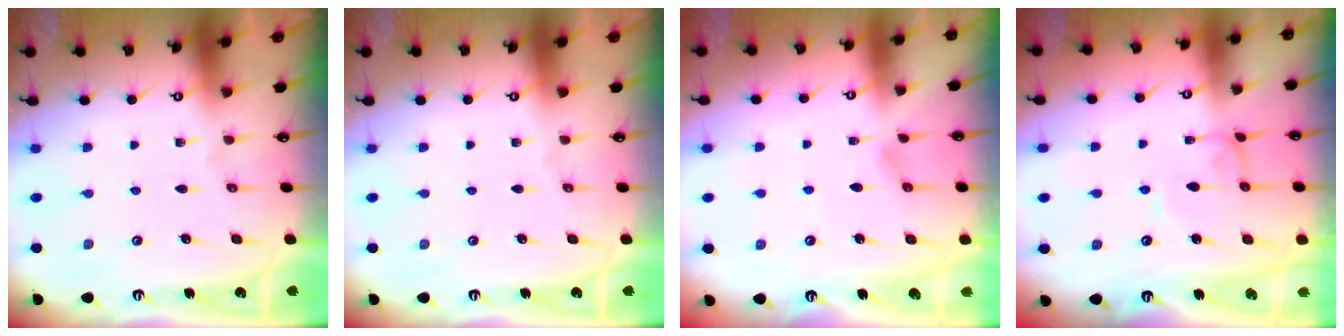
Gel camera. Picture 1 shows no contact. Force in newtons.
{"total": 0.0}
{"total": 0.0}
{"total": 1.1, "press": 1.0, "slide": 0.3}